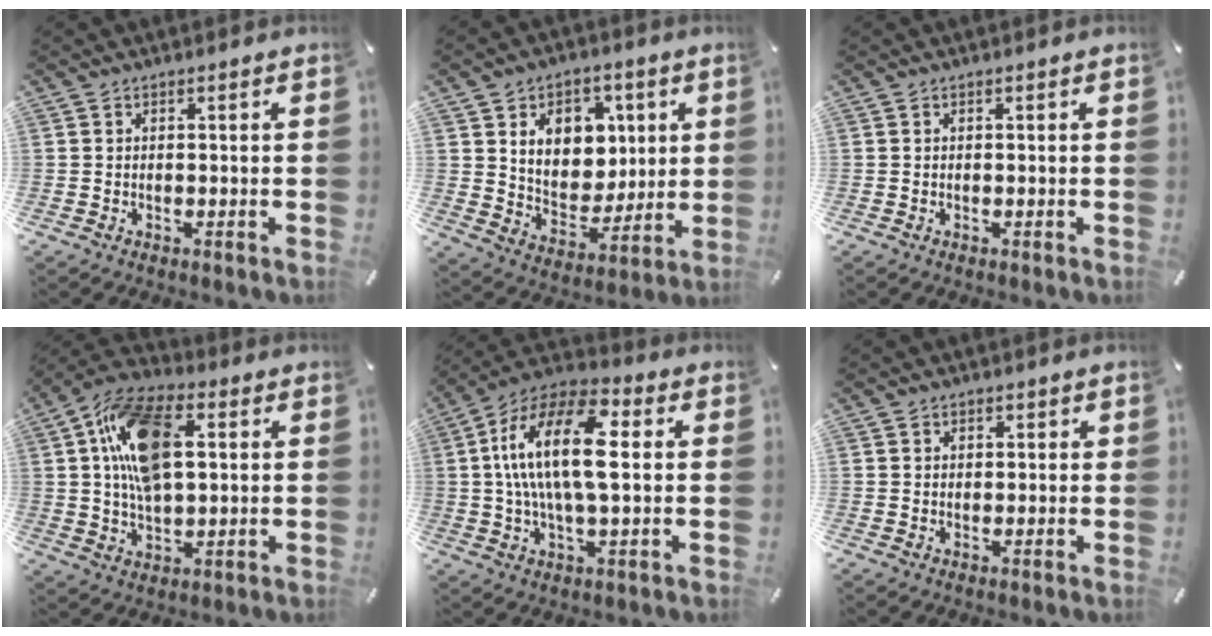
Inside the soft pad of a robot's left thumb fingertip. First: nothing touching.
{"total": 12.2, "force": [4.4, 9.9, 5.6], "torque": [-0.082, -0.021, 0.085]}
{"total": 0.0}
{"total": 17.0, "force": [4.1, 9.9, 13.2], "torque": [-0.256, 0.005, 0.072]}
{"total": 18.4, "force": [2.2, 8.3, 16.3], "torque": [-0.332, -0.001, 0.030]}
{"total": 1.4, "force": [0.7, 1.3, 0.2], "torque": [0.003, 0.001, 0.008]}